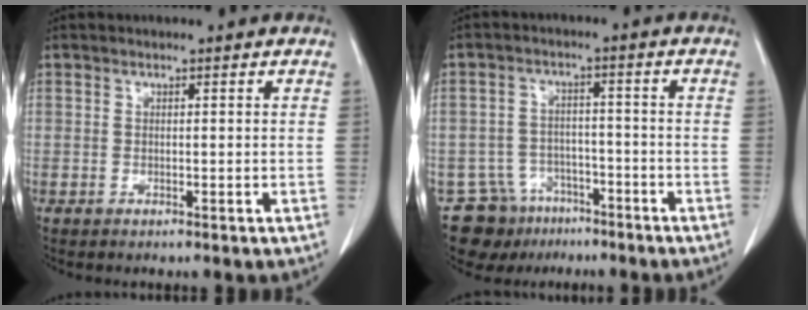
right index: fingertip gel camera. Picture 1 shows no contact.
{"total": 8.3, "force": [-5.9, 5.8, 0.6], "torque": [-0.006, 0.024, -0.089]}